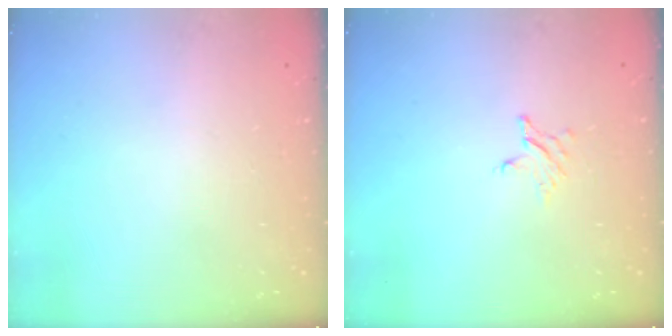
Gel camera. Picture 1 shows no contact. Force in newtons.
{"total": 2.7, "press": 2.7, "slide": 0.3}